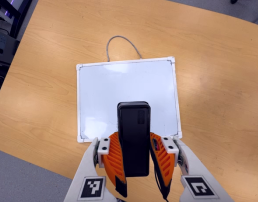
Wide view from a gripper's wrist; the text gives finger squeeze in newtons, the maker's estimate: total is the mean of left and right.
{"total": 6.2, "left": 5.4, "right": 7.0}